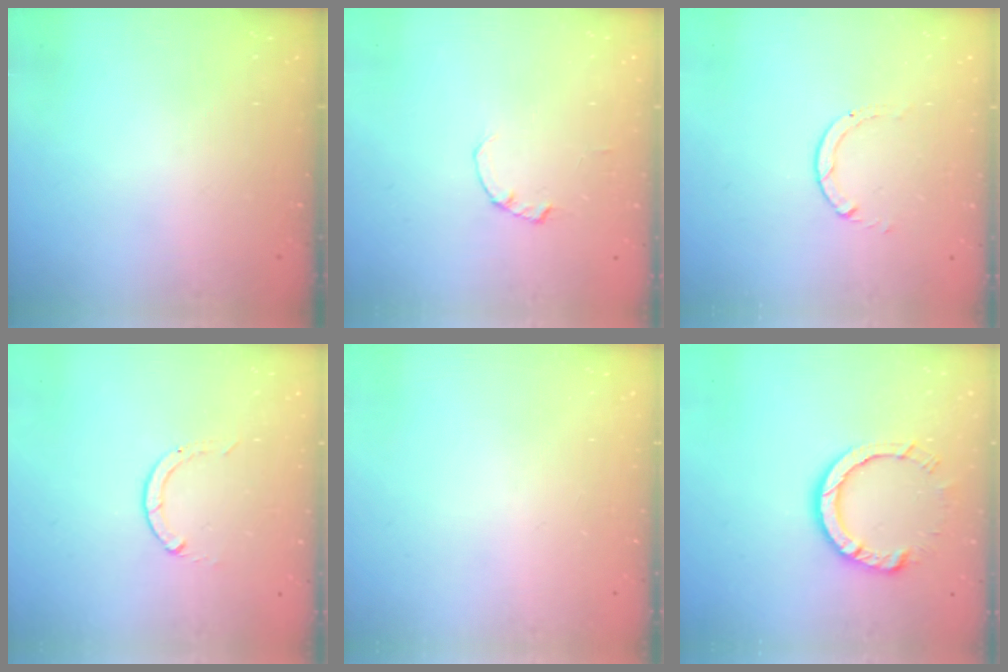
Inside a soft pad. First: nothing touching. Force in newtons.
{"total": 0.0}
{"total": 0.9, "press": 0.9, "slide": 0.1}
{"total": 0.0}
{"total": 0.0}
{"total": 9.1, "press": 9.1, "slide": 0.7}